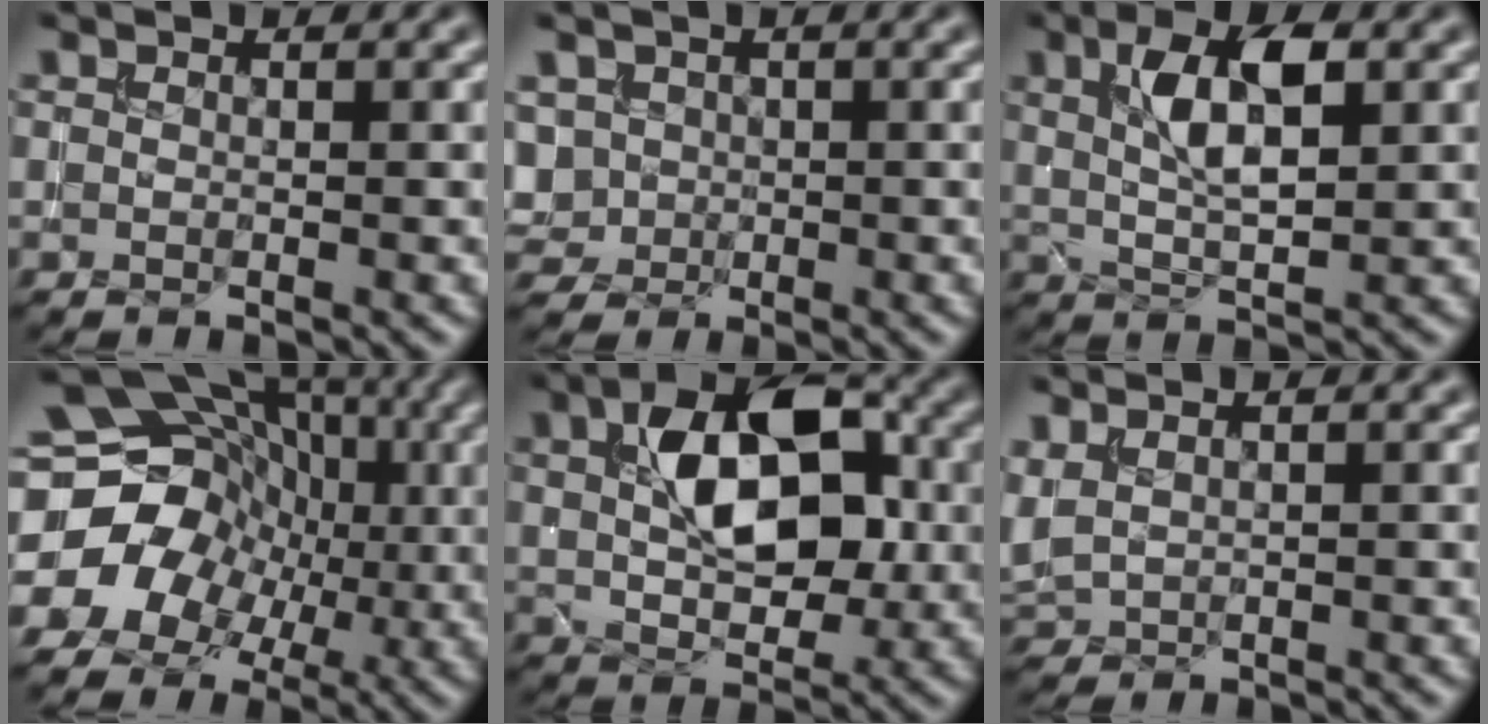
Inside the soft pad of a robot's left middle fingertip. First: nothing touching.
{"total": 3.2, "force": [-0.2, 3.0, 1.2], "torque": [-0.029, 0.006, 0.006]}
{"total": 5.7, "force": [1.5, 2.1, 5.0], "torque": [-0.089, 0.006, 0.029]}
{"total": 17.3, "force": [-0.6, 15.3, 7.9], "torque": [-0.149, 0.013, -0.036]}
{"total": 9.0, "force": [1.9, 5.1, 7.2], "torque": [-0.114, 0.015, 0.031]}
{"total": 1.9, "force": [1.0, 1.0, 1.3], "torque": [-0.041, 0.008, 0.030]}